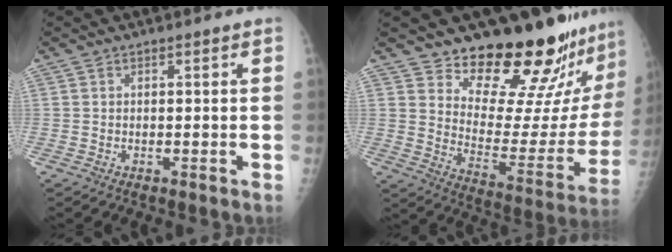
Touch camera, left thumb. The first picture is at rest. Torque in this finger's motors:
{"motor_torque": [0.77, 0.70, 0.19, -0.61, 0.04]}